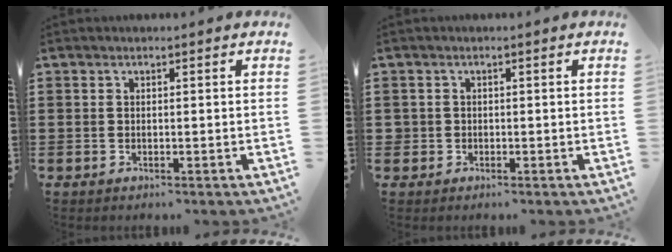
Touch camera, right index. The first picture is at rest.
{"total": 1.1, "force": [-0.2, 1.0, 0.2], "torque": [-0.006, 0.004, -0.006]}